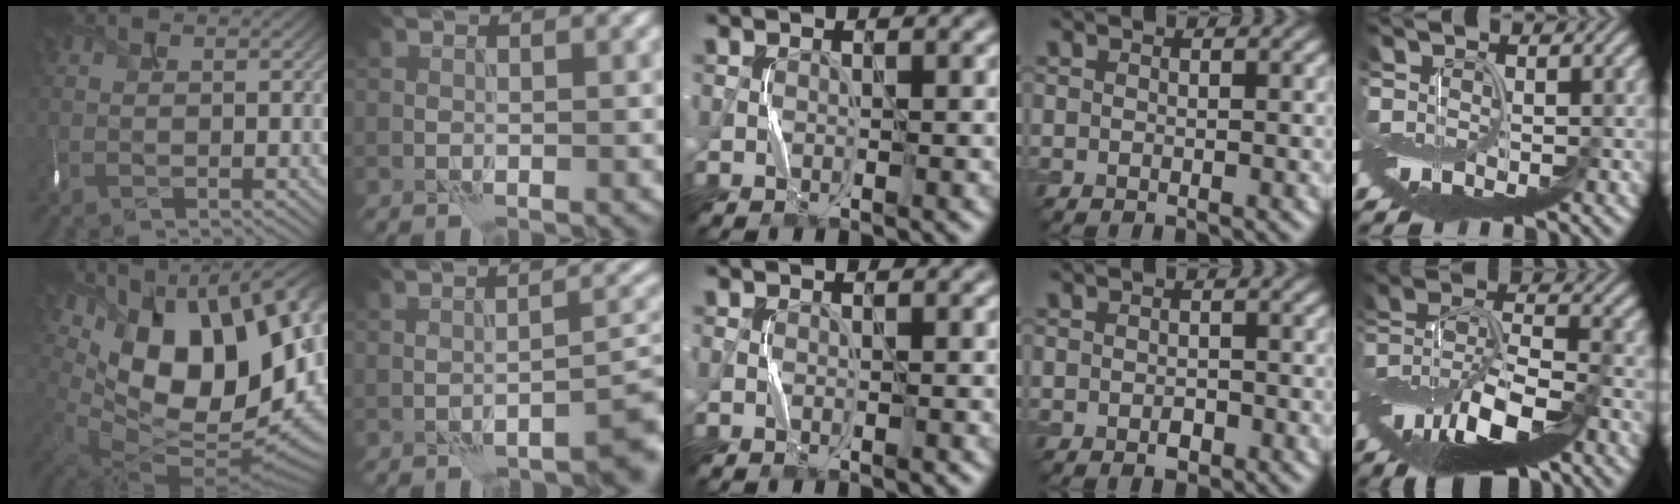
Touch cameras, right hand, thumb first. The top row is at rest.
{"thumb": {"total": 19.7, "force": [5.7, 11.6, 14.9], "torque": [-0.258, -0.006, 0.130]}, "index": {"total": 3.4, "force": [-2.3, 0.6, 2.5], "torque": [-0.028, 0.015, -0.034]}, "middle": {"total": 0.7, "force": [-0.3, 0.3, 0.5], "torque": [-0.012, 0.000, -0.005]}, "ring": {"total": 1.1, "force": [-0.4, 0.6, 0.7], "torque": [-0.012, -0.001, -0.007]}, "little": {"total": 10.6, "force": [-5.5, 4.2, 8.1], "torque": [-0.144, 0.001, -0.107]}}